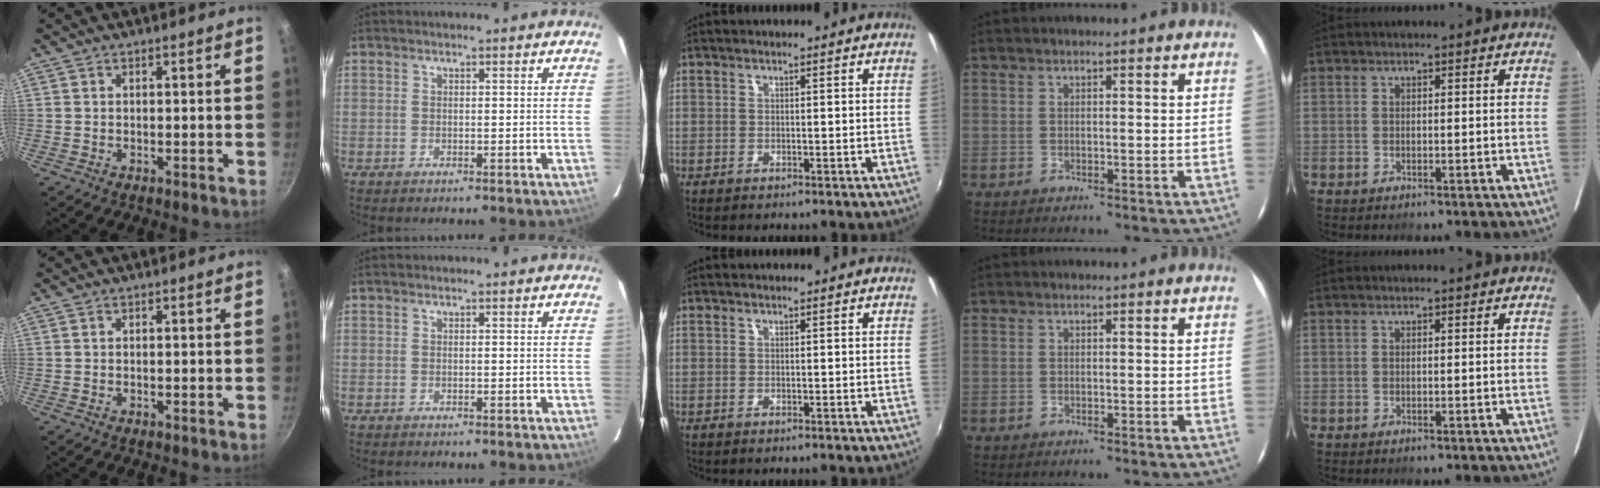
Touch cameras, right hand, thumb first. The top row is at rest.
{}